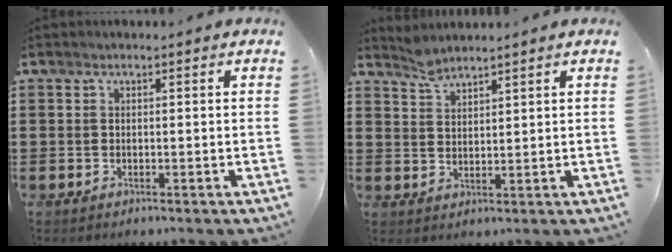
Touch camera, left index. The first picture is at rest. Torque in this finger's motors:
{"motor_torque": [0.54, -0.48, 0.01, 0.02]}